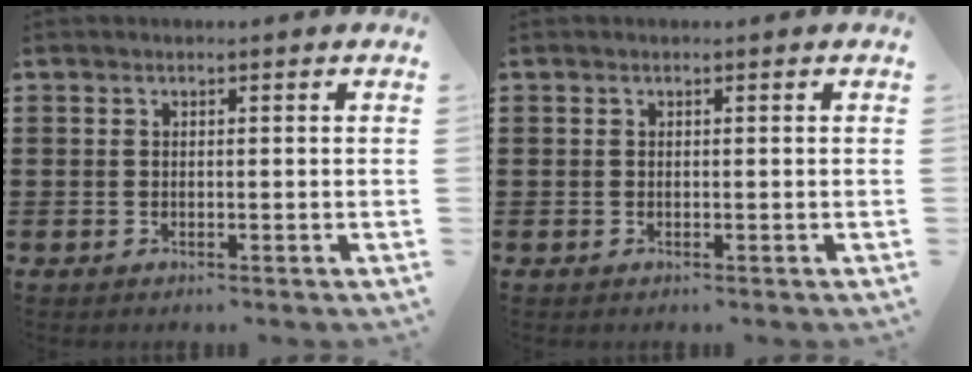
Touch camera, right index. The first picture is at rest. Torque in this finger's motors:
{"motor_torque": [-0.04, 0.05, 0.00, 0.00]}